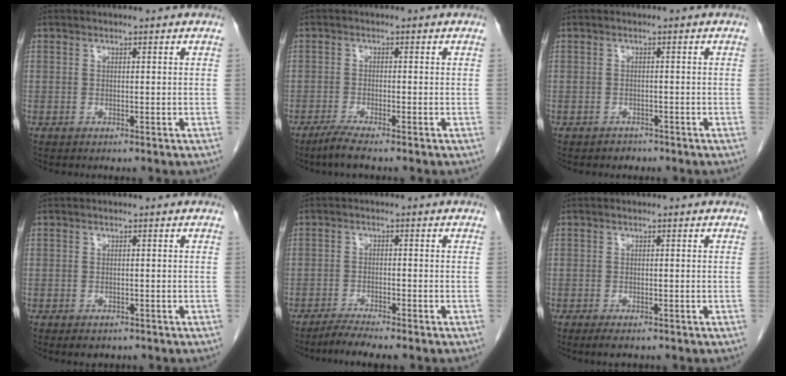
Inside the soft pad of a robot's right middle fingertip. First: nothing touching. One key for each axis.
{"total": 3.1, "fx": -2.4, "fy": -0.3, "fz": 1.9, "tx": -0.044, "ty": -0.008, "tz": -0.050}
{"total": 1.3, "fx": -1.0, "fy": 0.8, "fz": -0.1, "tx": -0.004, "ty": 0.002, "tz": -0.017}
{"total": 2.6, "fx": -1.9, "fy": 1.4, "fz": 1.0, "tx": -0.010, "ty": -0.001, "tz": -0.020}
{"total": 4.1, "fx": -3.6, "fy": -0.3, "fz": 1.9, "tx": -0.035, "ty": -0.012, "tz": -0.065}
{"total": 2.3, "fx": -1.7, "fy": 0.8, "fz": 1.4, "tx": -0.021, "ty": -0.004, "tz": -0.023}